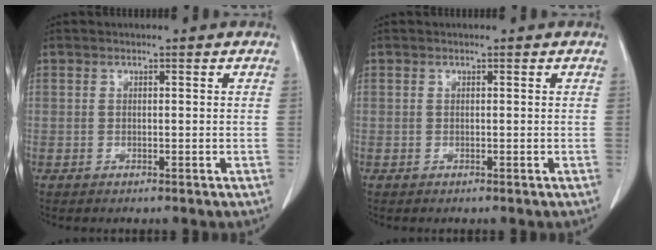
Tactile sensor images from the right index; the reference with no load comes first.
{"total": 0.0}